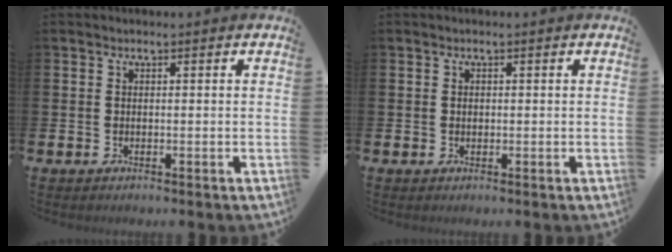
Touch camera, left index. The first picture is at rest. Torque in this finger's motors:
{"motor_torque": [0.16, -0.06, -0.02, 0.01]}